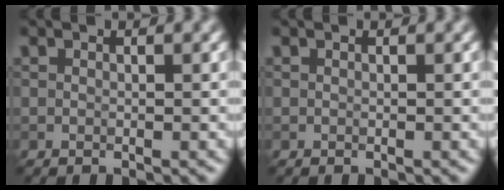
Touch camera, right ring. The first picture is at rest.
{"total": 0.0}